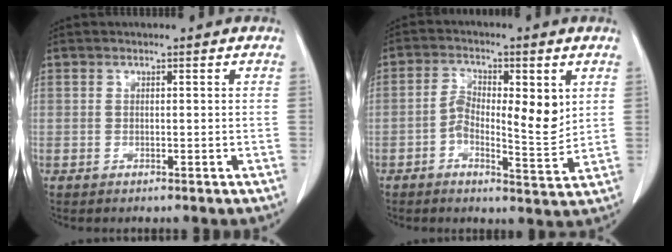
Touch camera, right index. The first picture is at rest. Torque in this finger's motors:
{"motor_torque": [0.21, 0.13, 0.18, 0.05]}